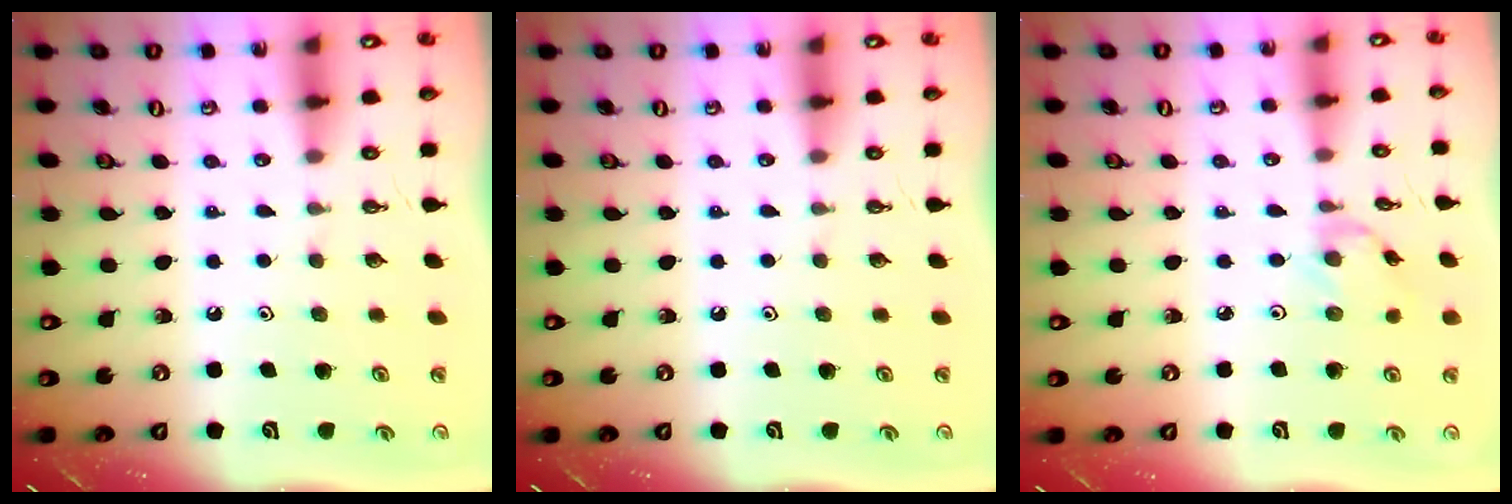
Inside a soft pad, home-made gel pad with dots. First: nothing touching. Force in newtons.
{"total": 0.0}
{"total": 0.9, "press": 0.8, "slide": 0.3}